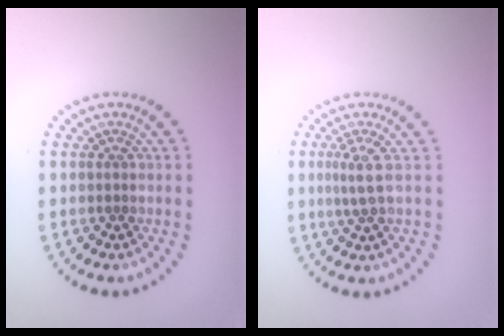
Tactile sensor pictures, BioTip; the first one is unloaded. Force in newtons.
{"total": 1.9, "press": 1.4, "slide": 1.2}